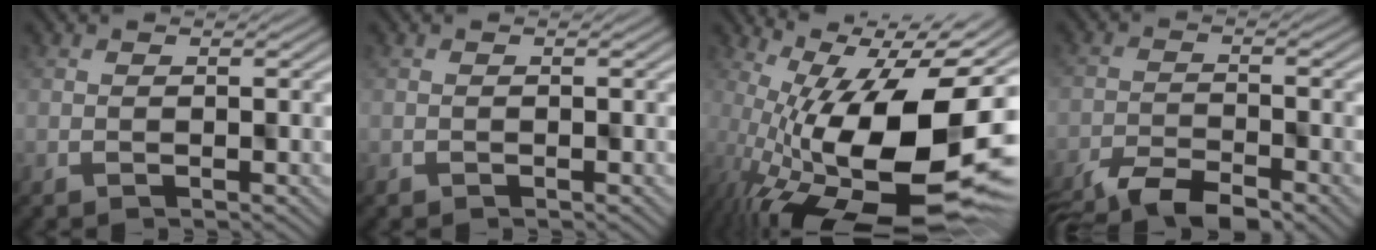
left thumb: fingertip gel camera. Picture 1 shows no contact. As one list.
[{"total": 0.0}, {"total": 17.7, "force": [-1.1, 6.3, 16.5], "torque": [-0.251, -0.027, -0.011]}, {"total": 7.1, "force": [-5.3, 2.4, 4.1], "torque": [-0.068, -0.006, -0.101]}]